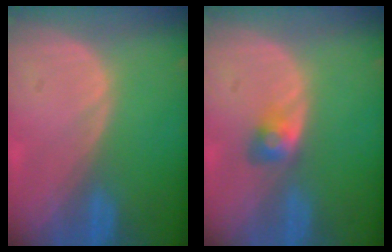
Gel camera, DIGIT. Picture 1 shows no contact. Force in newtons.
{"total": 2.8, "press": 2.5, "slide": 1.2}